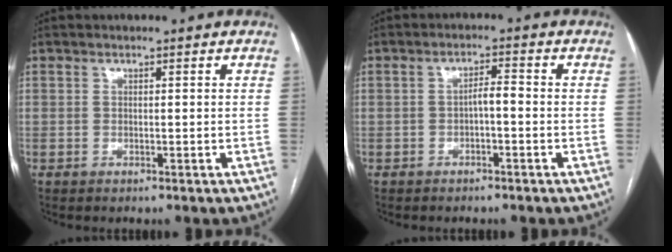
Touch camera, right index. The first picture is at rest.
{"total": 2.3, "force": [-0.7, 0.5, 2.2], "torque": [-0.034, 0.008, -0.012]}